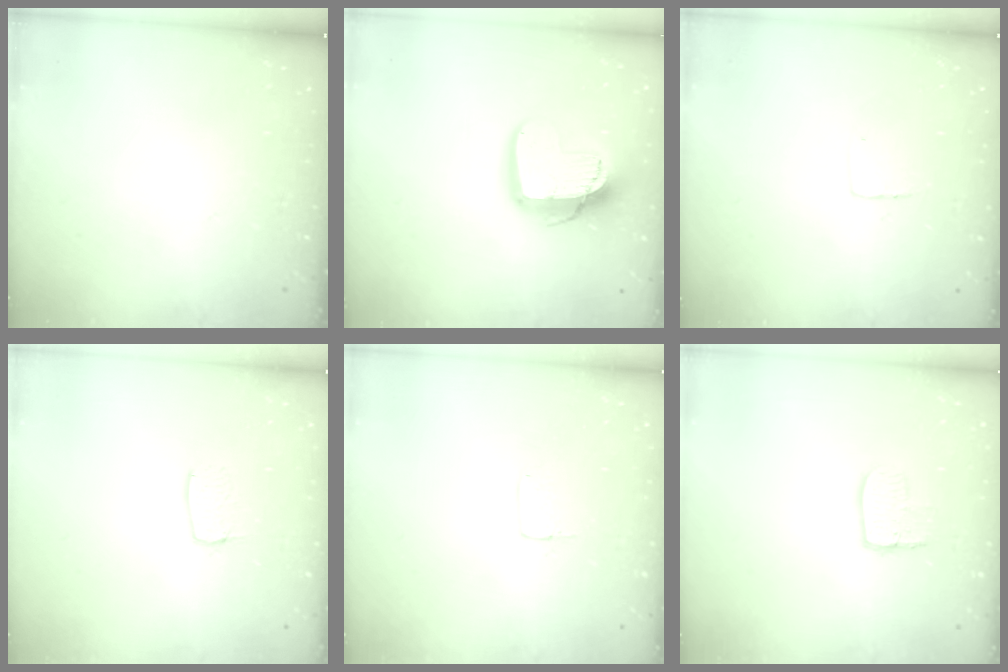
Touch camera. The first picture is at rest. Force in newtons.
{"total": 14.6, "press": 14.6, "slide": 1.1}
{"total": 4.3, "press": 4.3, "slide": 0.3}
{"total": 6.0, "press": 6.0, "slide": 0.5}
{"total": 3.9, "press": 3.9, "slide": 0.1}
{"total": 8.0, "press": 8.0, "slide": 0.7}